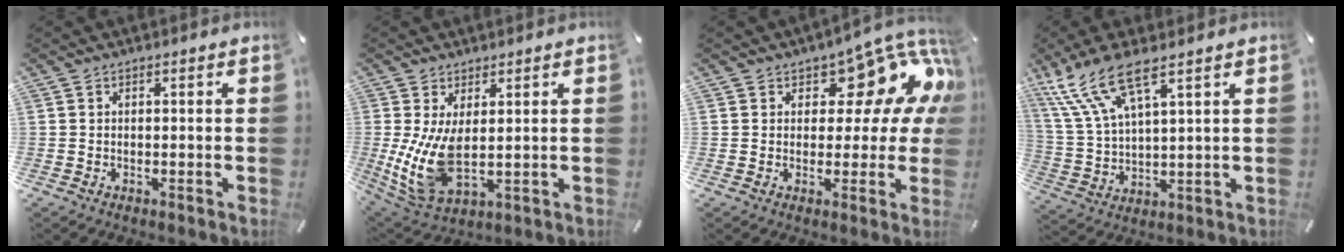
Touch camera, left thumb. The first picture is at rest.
{"total": 10.8, "force": [1.3, 5.5, 9.2], "torque": [-0.204, -0.023, 0.032]}
{"total": 13.0, "force": [8.3, 6.6, 7.6], "torque": [-0.086, -0.071, 0.136]}
{"total": 13.1, "force": [8.1, 4.0, 9.5], "torque": [-0.228, -0.031, 0.141]}